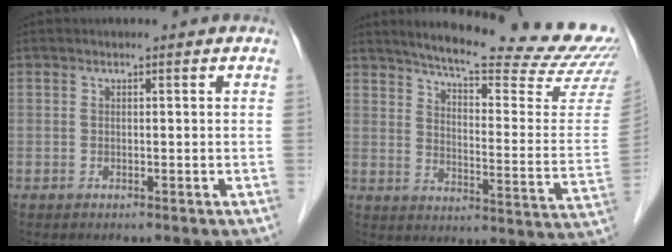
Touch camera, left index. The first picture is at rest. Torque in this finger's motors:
{"motor_torque": [-0.76, -0.79, 0.12, 0.03]}